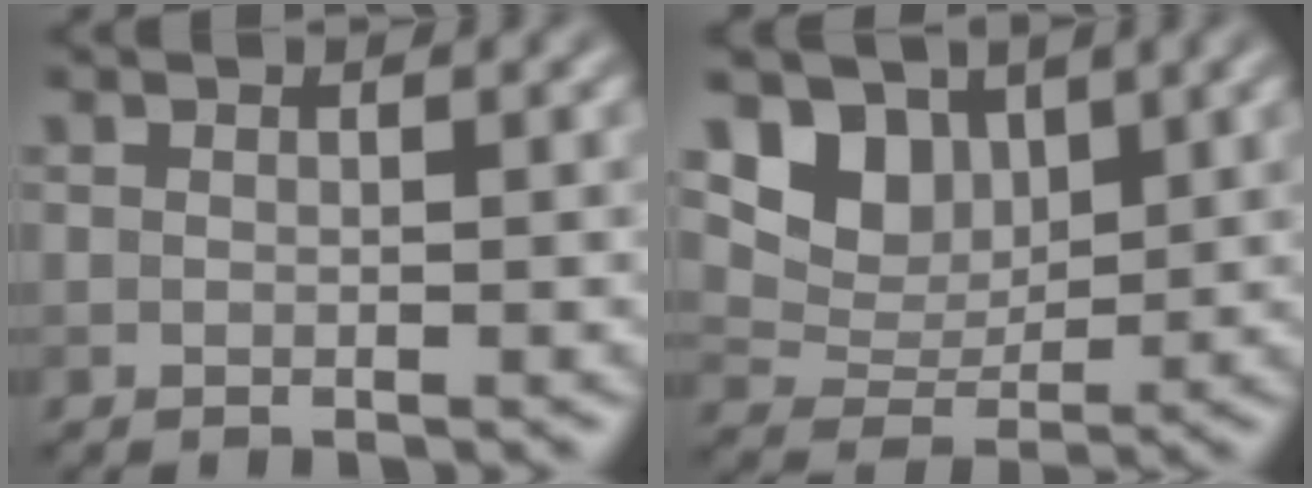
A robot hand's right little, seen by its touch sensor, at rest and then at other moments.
{"total": 5.5, "force": [3.0, 3.8, 2.6], "torque": [-0.058, -0.015, 0.057]}